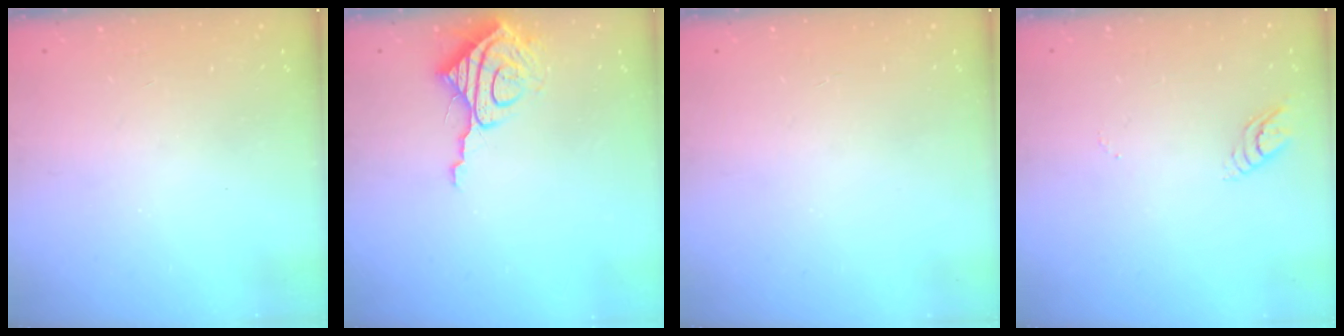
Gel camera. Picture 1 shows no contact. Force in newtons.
{"total": 11.0, "press": 11.0, "slide": 1.2}
{"total": 0.0}
{"total": 3.8, "press": 3.8, "slide": 0.6}